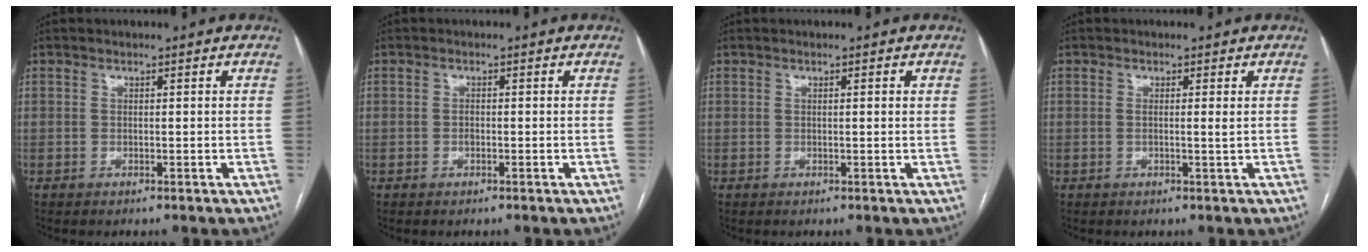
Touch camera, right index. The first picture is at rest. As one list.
[{"total": 0.7, "force": [-0.2, 0.4, 0.5], "torque": [-0.009, 0.003, -0.002]}, {"total": 0.8, "force": [0.3, 0.0, 0.7], "torque": [-0.012, 0.002, 0.003]}, {"total": 1.1, "force": [0.2, -0.2, 1.1], "torque": [-0.019, 0.000, 0.005]}]